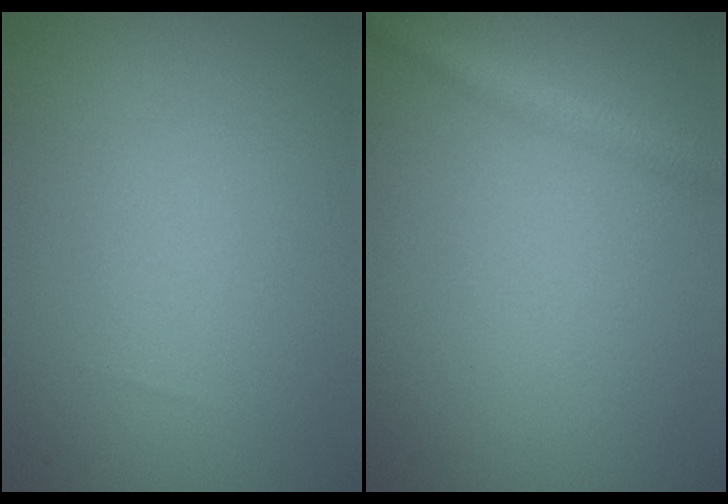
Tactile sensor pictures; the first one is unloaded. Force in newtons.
{"total": 2.4, "press": 2.4, "slide": 0.1}